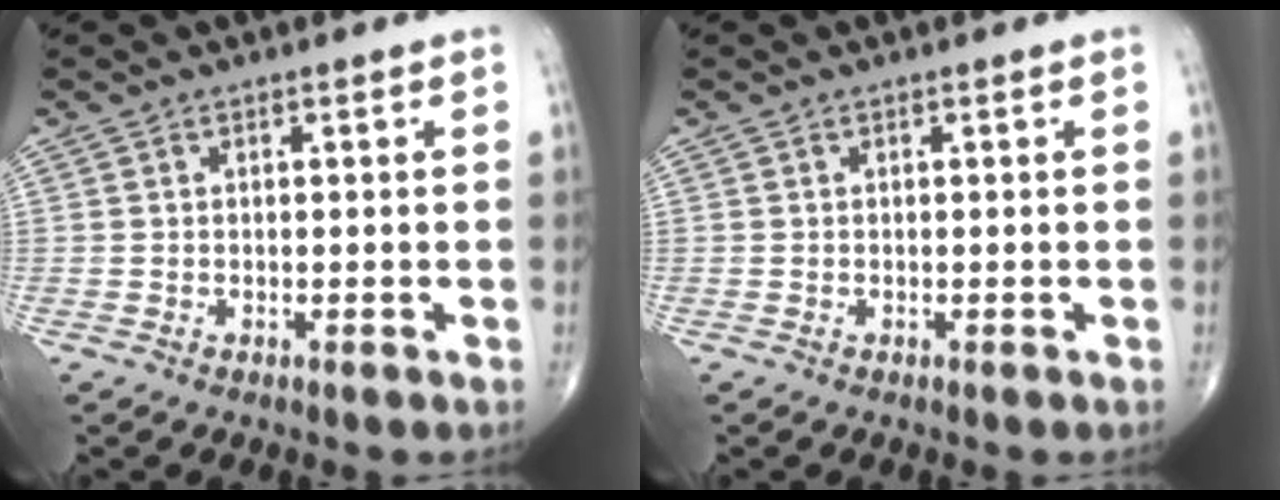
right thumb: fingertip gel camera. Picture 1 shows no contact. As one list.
[{"total": 0.0}]